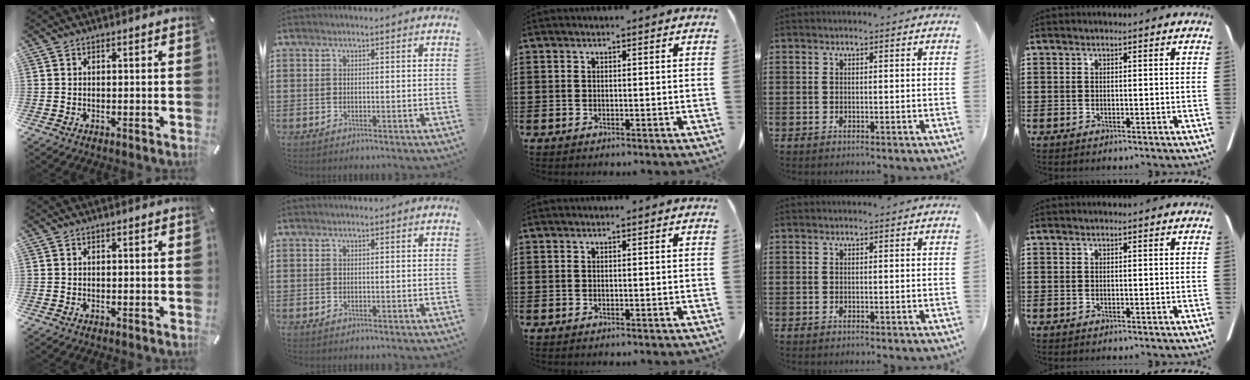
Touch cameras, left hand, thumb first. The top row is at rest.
{}